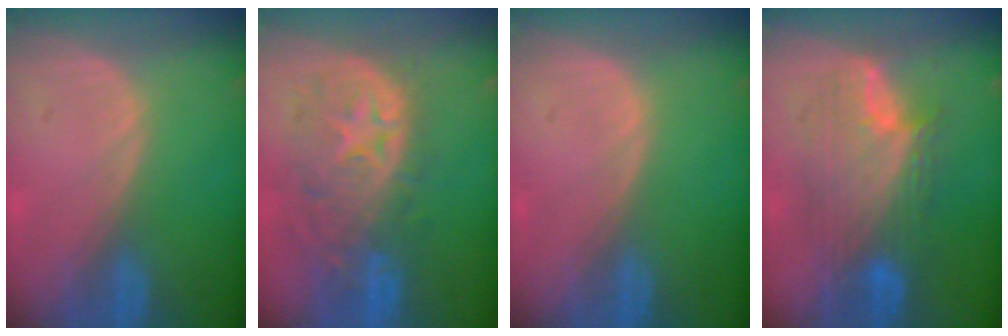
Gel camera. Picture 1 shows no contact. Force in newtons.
{"total": 11.2, "press": 9.8, "slide": 5.3}
{"total": 0.0}
{"total": 9.1, "press": 9.0, "slide": 0.5}